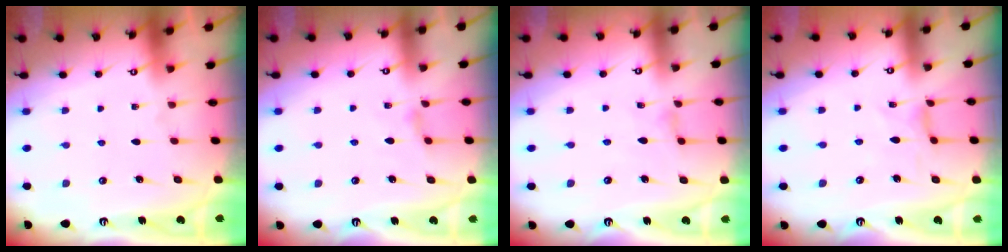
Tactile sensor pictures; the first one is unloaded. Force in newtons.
{"total": 3.5, "press": 3.4, "slide": 0.5}
{"total": 1.4, "press": 1.3, "slide": 0.3}
{"total": 1.3, "press": 1.3, "slide": 0.3}